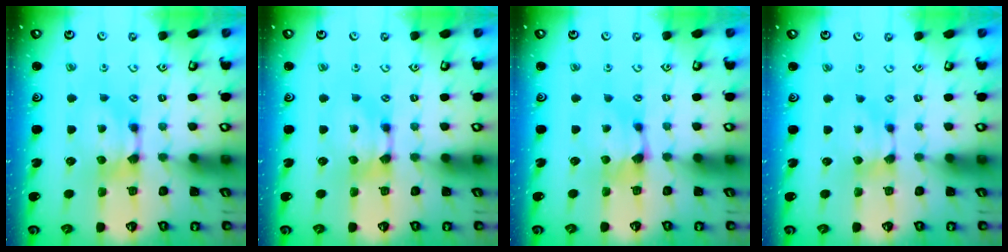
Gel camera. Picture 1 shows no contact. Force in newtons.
{"total": 0.0}
{"total": 1.1, "press": 0.9, "slide": 0.5}
{"total": 0.6, "press": 0.6, "slide": 0.3}